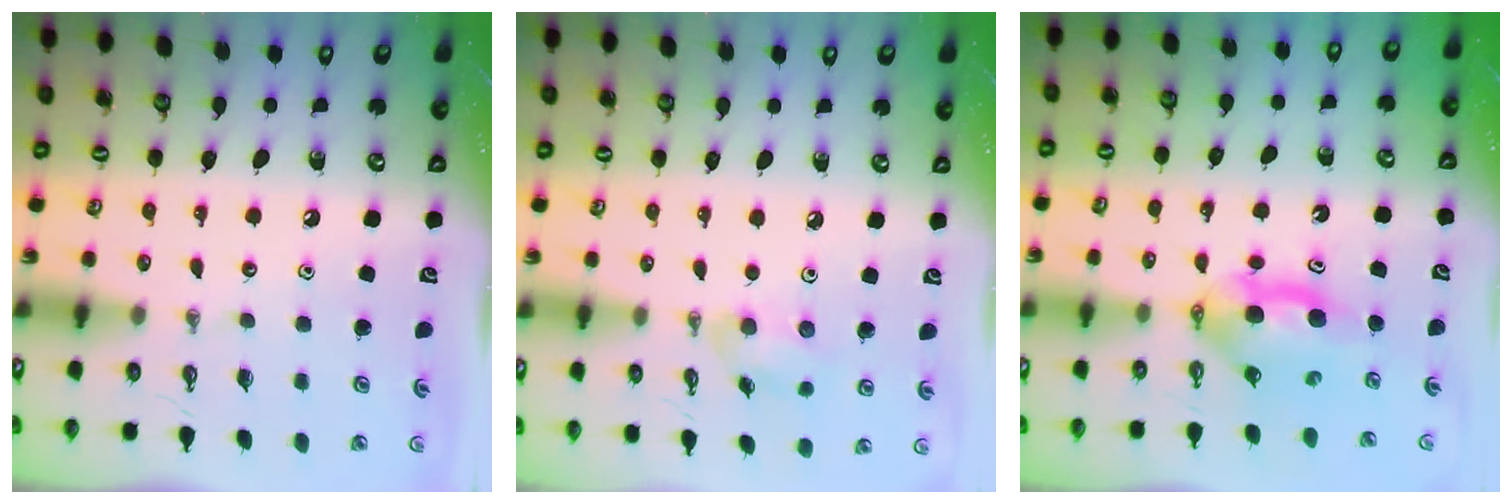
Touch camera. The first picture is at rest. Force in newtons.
{"total": 6.2, "press": 6.2, "slide": 0.6}
{"total": 9.0, "press": 4.8, "slide": 7.6}